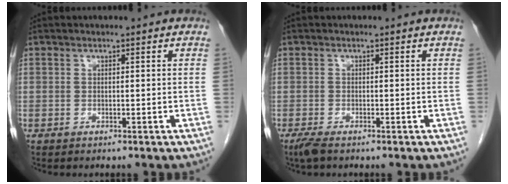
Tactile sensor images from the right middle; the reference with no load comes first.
{"total": 1.9, "force": [-1.4, 0.4, 1.2], "torque": [-0.033, -0.008, -0.028]}